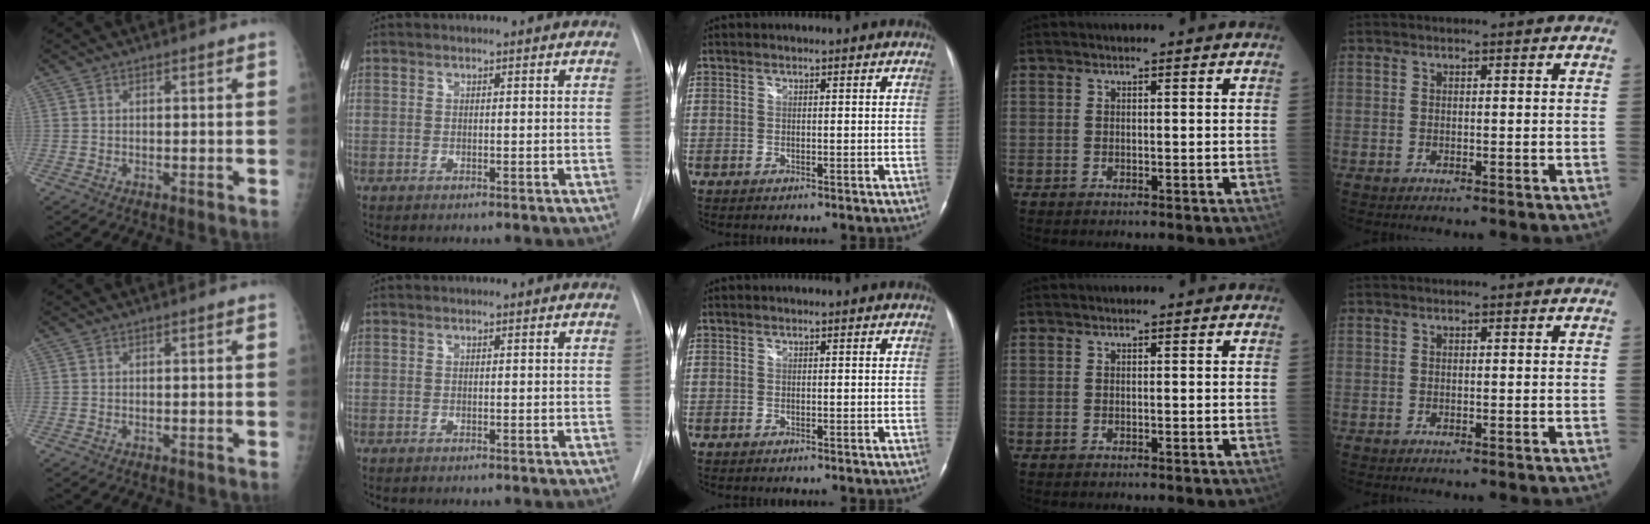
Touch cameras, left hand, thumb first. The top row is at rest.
{}